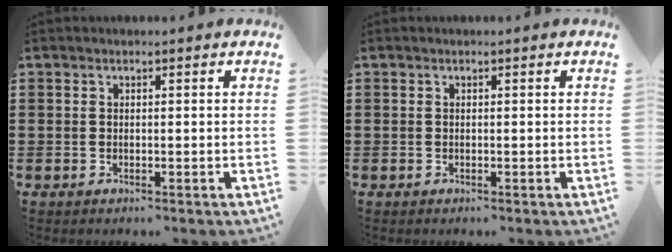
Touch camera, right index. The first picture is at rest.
{"total": 0.0}